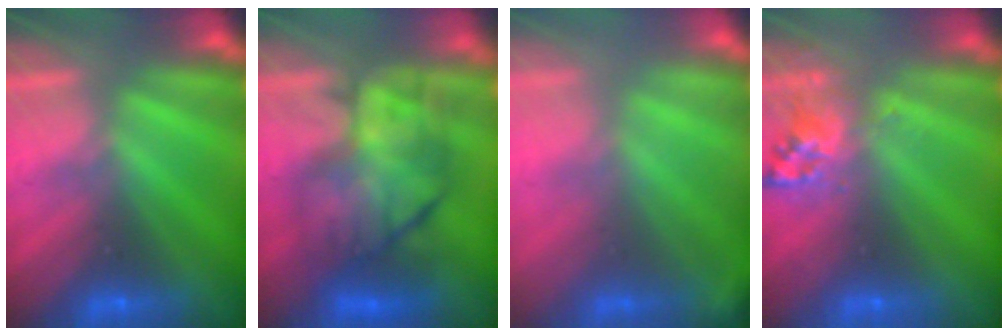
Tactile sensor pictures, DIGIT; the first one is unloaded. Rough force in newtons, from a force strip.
{"total": 9.8}
{"total": 1.8}
{"total": 2.7}